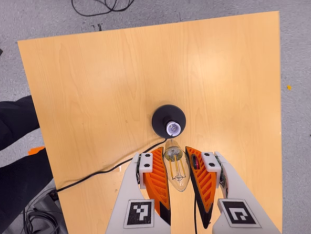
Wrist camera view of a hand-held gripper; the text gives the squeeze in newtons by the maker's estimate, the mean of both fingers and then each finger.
{"total": 19.8, "left": 21.1, "right": 18.4}